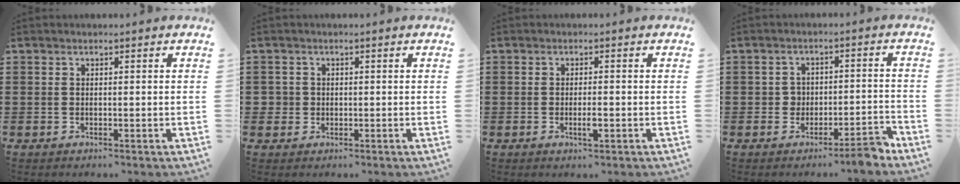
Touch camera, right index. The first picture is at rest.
{"total": 1.8, "force": [-0.3, 1.8, 0.2], "torque": [-0.011, 0.007, -0.009]}
{"total": 2.0, "force": [-0.7, 0.5, 1.8], "torque": [-0.033, 0.001, -0.013]}
{"total": 3.7, "force": [-3.1, 1.4, 1.4], "torque": [-0.025, 0.009, -0.063]}